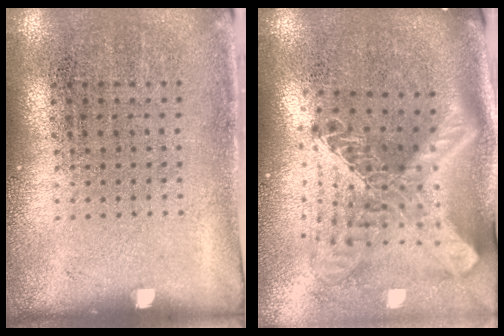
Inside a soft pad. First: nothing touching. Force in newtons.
{"total": 2.9, "press": 2.1, "slide": 2.0}